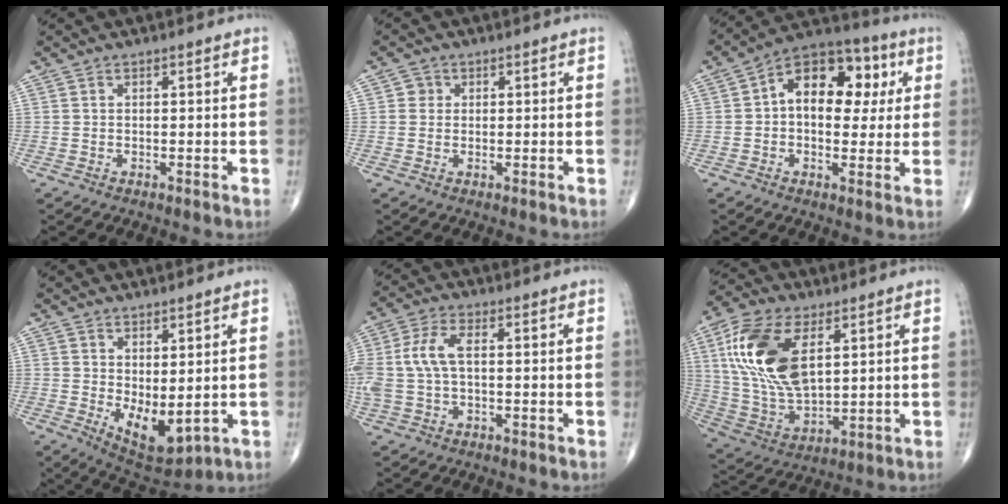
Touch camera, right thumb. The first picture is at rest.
{"total": 1.7, "force": [0.3, 1.7, 0.3], "torque": [0.004, 0.002, 0.001]}
{"total": 15.1, "force": [2.9, 9.7, 11.2], "torque": [-0.121, 0.025, 0.031]}
{"total": 8.3, "force": [0.1, 4.0, 7.3], "torque": [-0.101, -0.017, 0.023]}
{"total": 8.1, "force": [0.5, 4.1, 7.0], "torque": [-0.182, 0.019, 0.011]}
{"total": 18.9, "force": [5.9, 9.9, 14.9], "torque": [-0.292, -0.017, 0.116]}